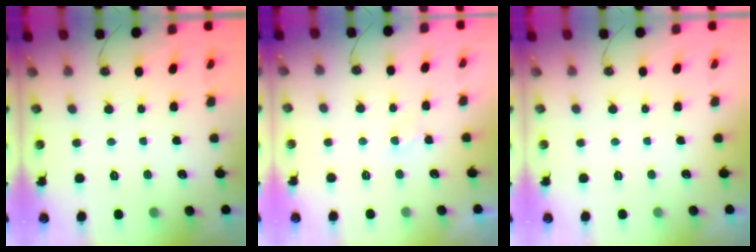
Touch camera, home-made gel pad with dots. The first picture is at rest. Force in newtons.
{"total": 1.4, "press": 1.4, "slide": 0.3}
{"total": 0.0}